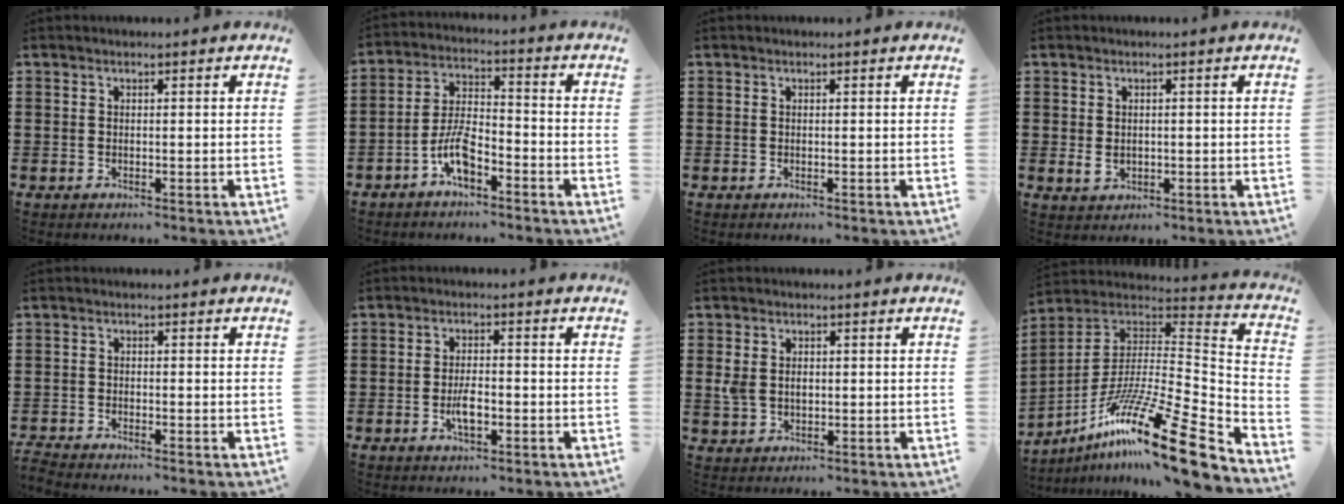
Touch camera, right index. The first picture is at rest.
{"total": 6.4, "force": [-3.8, 2.3, 4.7], "torque": [-0.114, -0.002, -0.075]}
{"total": 0.0}
{"total": 1.8, "force": [0.0, 1.4, 1.2], "torque": [-0.024, 0.005, 0.000]}
{"total": 1.8, "force": [-1.8, -0.2, -0.1], "torque": [0.000, 0.002, -0.038]}
{"total": 3.9, "force": [-1.2, 1.2, 3.5], "torque": [-0.068, -0.004, -0.020]}
{"total": 2.8, "force": [0.2, 2.0, 1.9], "torque": [-0.041, 0.009, 0.003]}
{"total": 19.3, "force": [-12.9, 1.9, 14.3], "torque": [-0.251, 0.021, -0.231]}